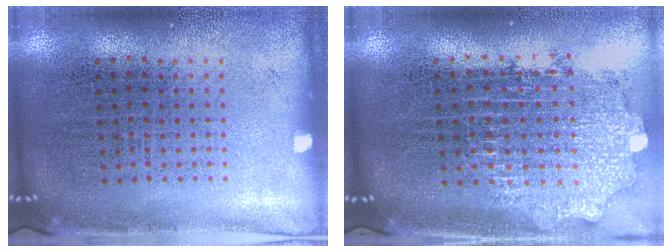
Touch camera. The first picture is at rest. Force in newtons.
{"total": 2.0, "press": 1.5, "slide": 1.3}